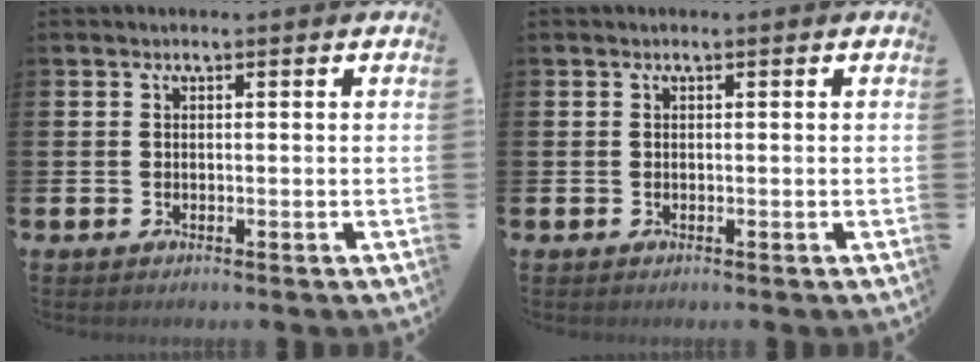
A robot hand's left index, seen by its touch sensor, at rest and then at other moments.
{"total": 0.0}